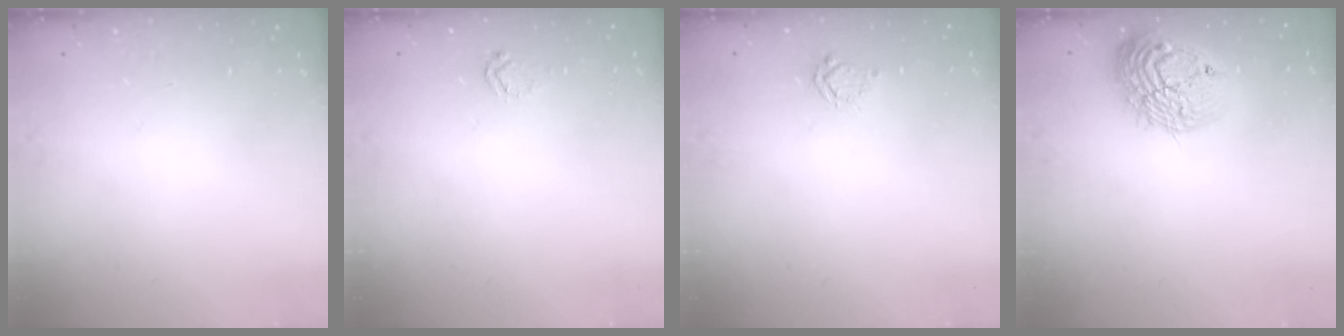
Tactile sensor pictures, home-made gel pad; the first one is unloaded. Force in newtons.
{"total": 2.9, "press": 2.9, "slide": 0.3}
{"total": 3.8, "press": 3.8, "slide": 0.5}
{"total": 16.3, "press": 16.3, "slide": 1.2}